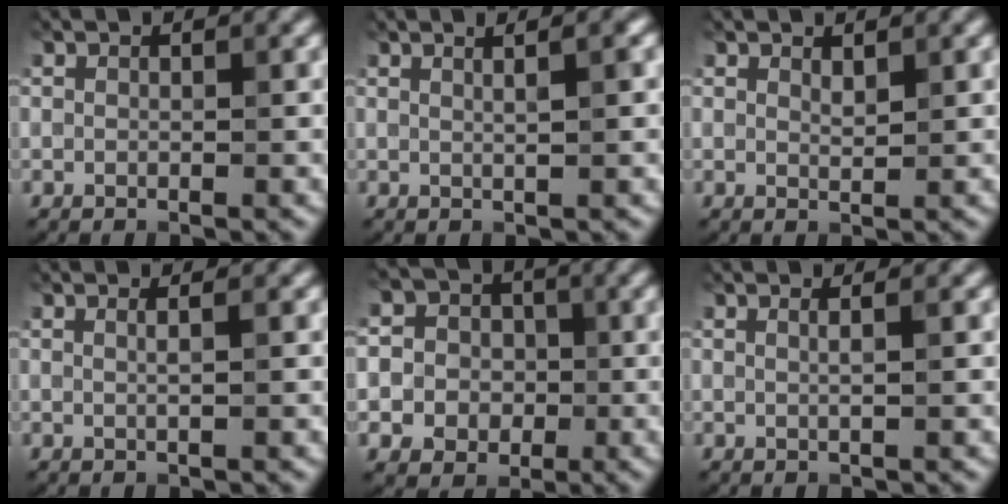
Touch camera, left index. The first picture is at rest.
{"total": 3.0, "force": [1.2, 1.2, 2.4], "torque": [-0.008, 0.007, -0.010]}
{"total": 0.9, "force": [0.7, 0.2, 0.5], "torque": [-0.011, -0.003, 0.013]}
{"total": 1.4, "force": [0.4, 0.6, 1.2], "torque": [-0.009, -0.003, -0.006]}
{"total": 7.5, "force": [0.0, 7.1, 2.4], "torque": [-0.040, 0.027, -0.025]}
{"total": 1.7, "force": [0.6, 0.8, 1.4], "torque": [-0.007, -0.001, -0.009]}